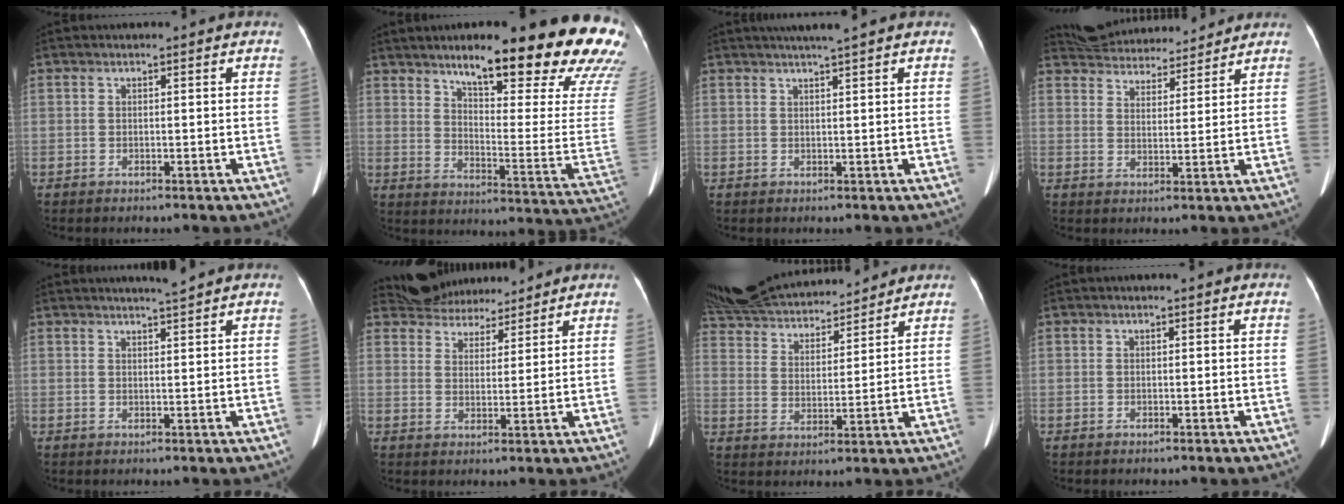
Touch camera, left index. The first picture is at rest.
{"total": 25.5, "force": [19.2, 3.7, 16.3], "torque": [-0.193, -0.051, 0.238]}
{"total": 3.7, "force": [2.9, -0.7, 2.2], "torque": [-0.028, 0.014, 0.049]}
{"total": 12.9, "force": [12.1, 3.7, 2.4], "torque": [-0.038, 0.025, 0.181]}
{"total": 2.2, "force": [2.0, -0.7, 0.7], "torque": [-0.010, -0.004, 0.034]}
{"total": 8.1, "force": [7.5, 3.2, 0.5], "torque": [0.001, 0.019, 0.115]}
{"total": 20.4, "force": [18.7, 4.6, 6.8], "torque": [-0.146, 0.034, 0.306]}
{"total": 0.0}